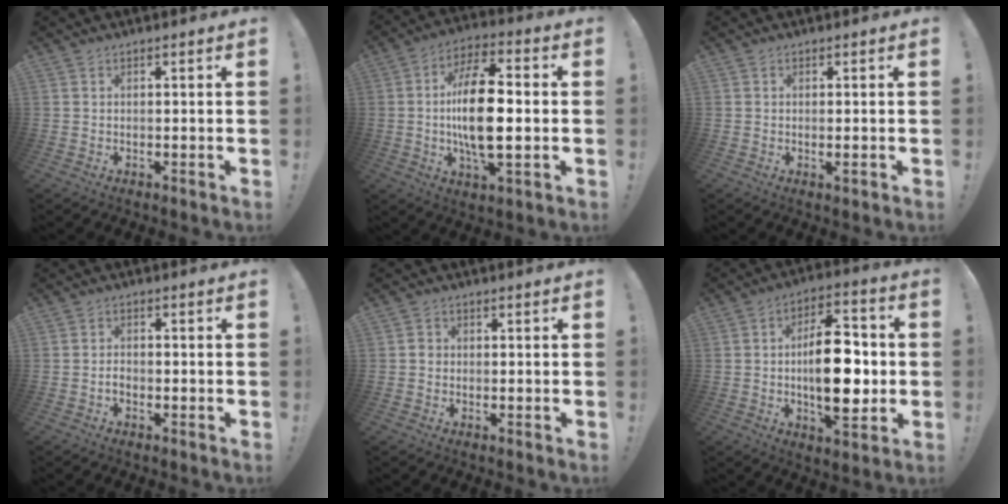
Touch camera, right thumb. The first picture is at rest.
{"total": 17.4, "force": [-0.9, 7.3, 15.7], "torque": [-0.290, -0.001, -0.024]}
{"total": 1.3, "force": [0.1, 0.2, 1.3], "torque": [-0.016, -0.004, 0.000]}
{"total": 2.0, "force": [-1.2, 0.9, 1.3], "torque": [-0.022, 0.006, -0.021]}
{"total": 1.9, "force": [-0.3, 1.6, 0.9], "torque": [-0.007, 0.004, -0.008]}
{"total": 18.9, "force": [-1.1, 9.0, 16.6], "torque": [-0.260, 0.004, -0.020]}